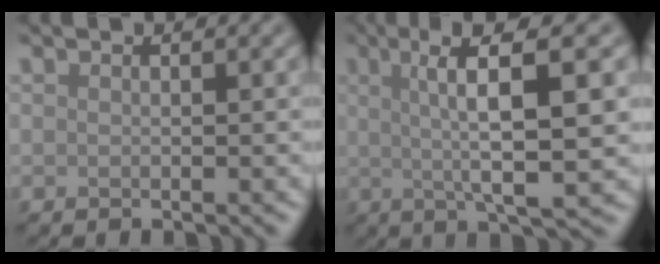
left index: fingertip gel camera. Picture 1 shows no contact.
{"total": 9.1, "force": [1.6, 2.0, 8.8], "torque": [-0.122, 0.007, 0.026]}